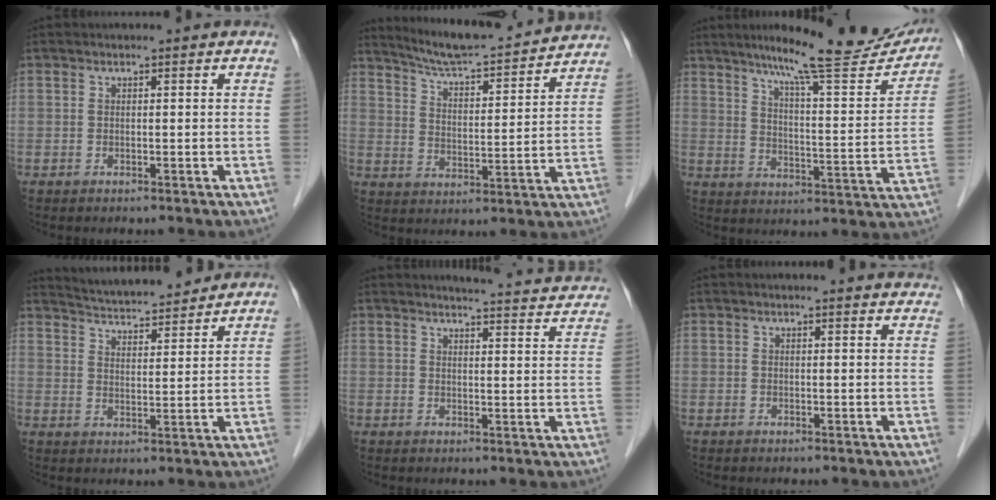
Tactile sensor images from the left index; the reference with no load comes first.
{"total": 16.5, "force": [15.5, 1.0, 5.5], "torque": [-0.091, 0.000, 0.225]}
{"total": 19.6, "force": [17.3, 1.3, 9.2], "torque": [-0.129, -0.039, 0.231]}
{"total": 11.3, "force": [10.7, 1.0, 3.4], "torque": [-0.061, 0.014, 0.166]}
{"total": 15.3, "force": [14.8, 1.0, 3.6], "torque": [-0.032, -0.040, 0.155]}
{"total": 7.5, "force": [7.2, 0.6, 2.0], "torque": [-0.014, 0.004, 0.059]}